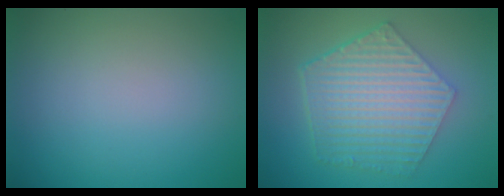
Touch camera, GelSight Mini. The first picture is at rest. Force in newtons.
{"total": 6.8, "press": 4.8, "slide": 4.7}